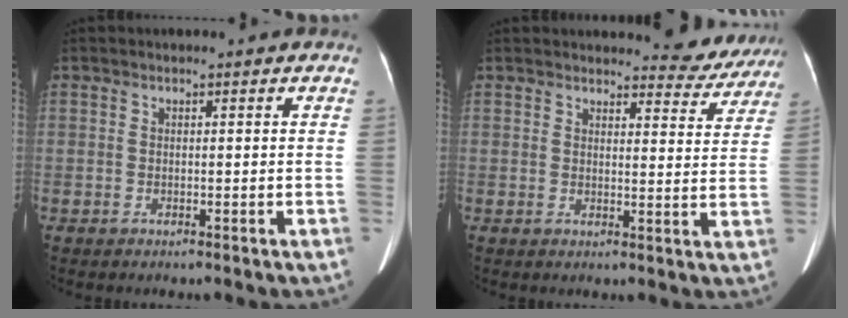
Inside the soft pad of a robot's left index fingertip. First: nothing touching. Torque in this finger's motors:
{"motor_torque": [0.31, -0.42, 0.02, 0.03]}